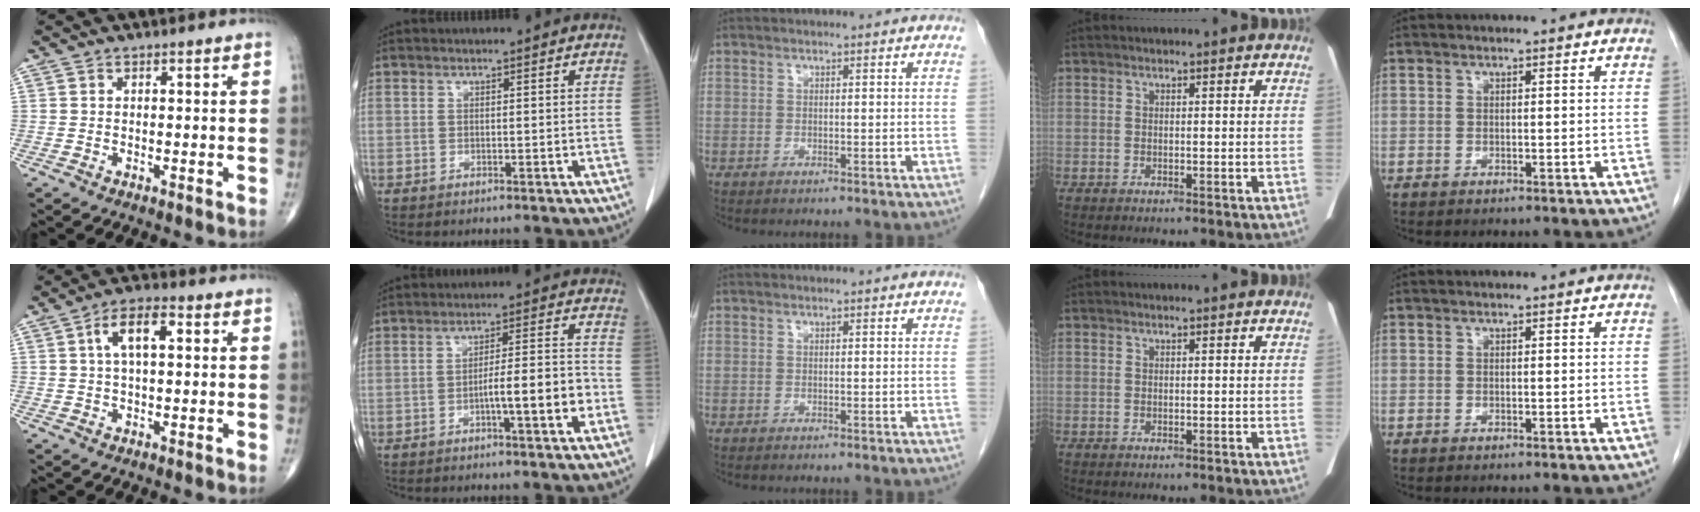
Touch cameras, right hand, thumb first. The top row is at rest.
{"thumb": {"total": 7.4, "force": [1.8, 3.2, 6.4], "torque": [-0.113, 0.012, 0.027]}, "index": {"total": 7.8, "force": [-2.7, 0.6, 7.3], "torque": [-0.111, 0.014, -0.041]}}